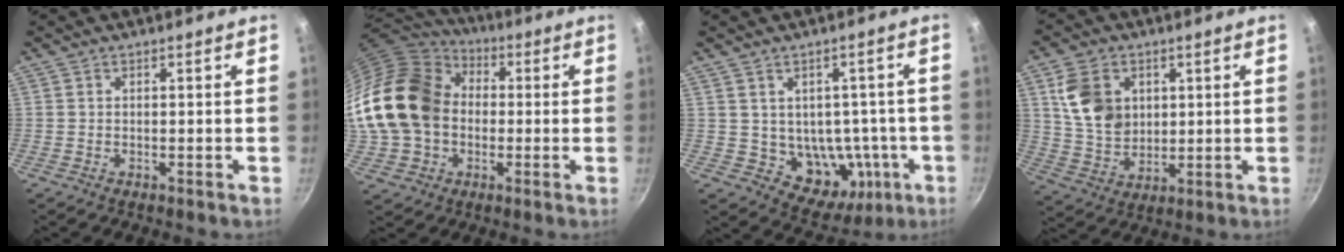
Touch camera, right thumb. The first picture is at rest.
{"total": 24.8, "force": [0.4, 19.2, 15.6], "torque": [-0.318, 0.056, 0.012]}
{"total": 11.7, "force": [-1.5, 9.5, 6.7], "torque": [-0.052, 0.004, -0.001]}
{"total": 11.5, "force": [3.4, 8.7, 6.7], "torque": [-0.103, -0.021, 0.072]}